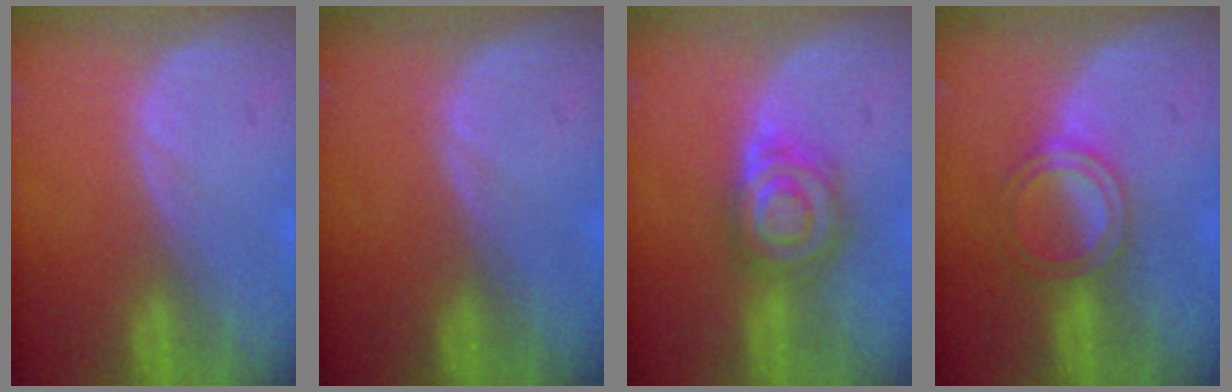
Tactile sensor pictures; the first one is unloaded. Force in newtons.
{"total": 0.0}
{"total": 6.9, "press": 6.5, "slide": 2.5}
{"total": 5.0, "press": 4.6, "slide": 1.9}